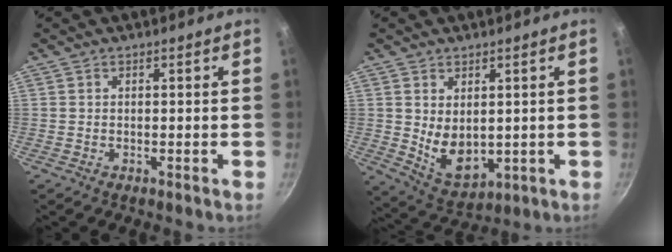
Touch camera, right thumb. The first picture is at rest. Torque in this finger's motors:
{"motor_torque": [-0.23, 0.76, 0.48, 0.53, 0.02]}